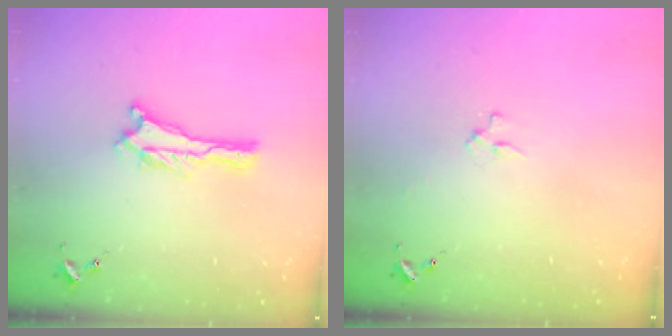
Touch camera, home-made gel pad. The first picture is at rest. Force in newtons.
{"total": 2.3, "press": 2.3, "slide": 0.3}